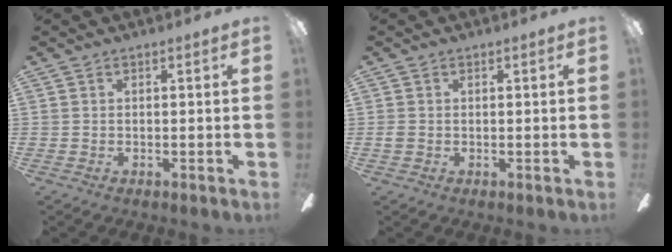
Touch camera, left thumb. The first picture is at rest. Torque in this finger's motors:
{"motor_torque": [0.11, 0.41, 0.09, 0.00, -0.02]}